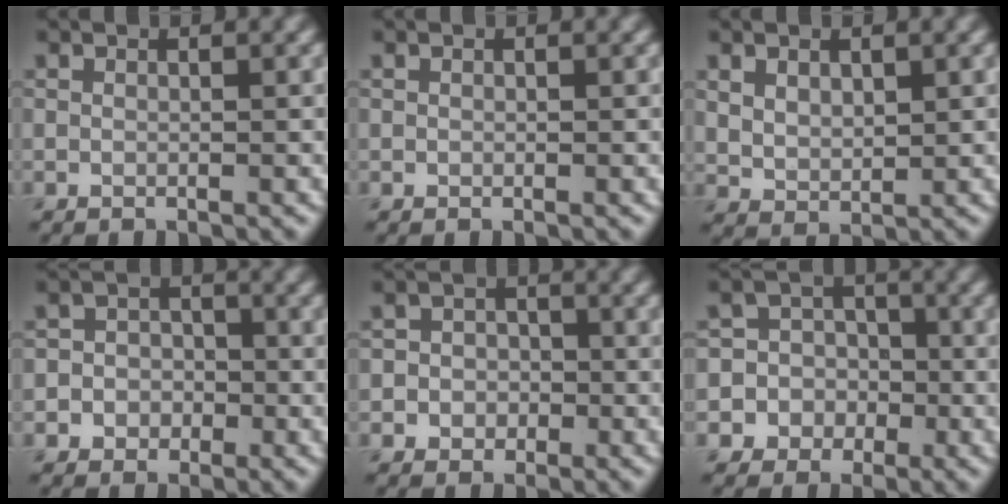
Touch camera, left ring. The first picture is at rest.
{"total": 0.0}
{"total": 2.3, "force": [1.0, 1.4, 1.4], "torque": [-0.034, -0.006, 0.025]}
{"total": 3.5, "force": [-1.0, 3.3, 0.8], "torque": [0.014, 0.011, -0.039]}
{"total": 3.3, "force": [-0.7, 3.1, 0.9], "torque": [0.009, 0.012, -0.036]}
{"total": 6.5, "force": [-1.9, 6.2, 0.3], "torque": [0.012, 0.013, -0.061]}